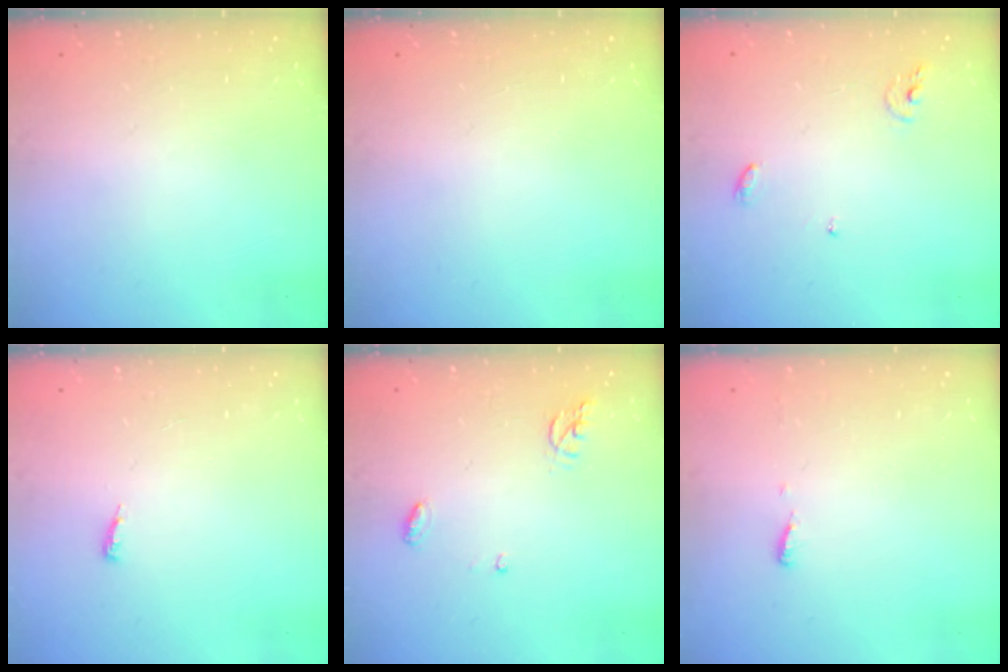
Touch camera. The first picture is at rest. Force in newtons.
{"total": 0.0}
{"total": 5.4, "press": 5.4, "slide": 0.2}
{"total": 4.6, "press": 4.5, "slide": 0.9}
{"total": 5.3, "press": 5.3, "slide": 0.3}
{"total": 3.7, "press": 3.7, "slide": 0.4}